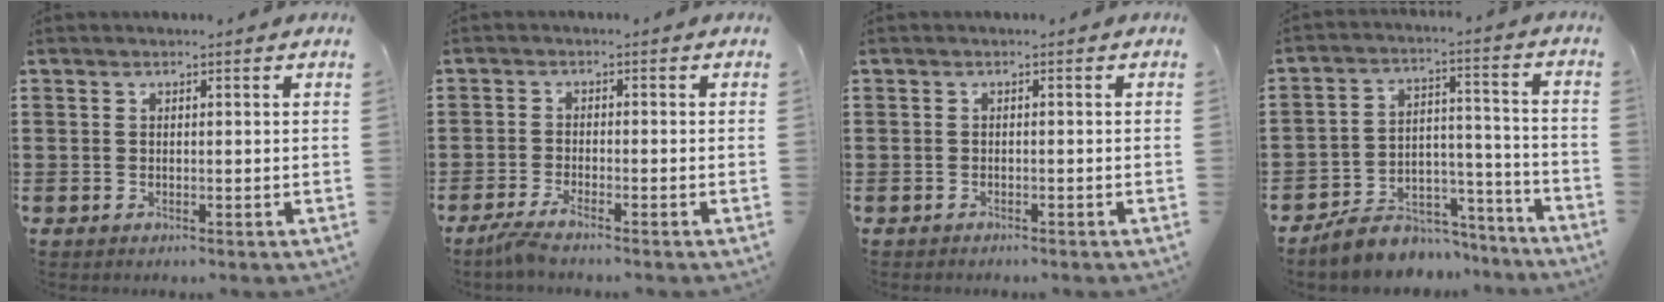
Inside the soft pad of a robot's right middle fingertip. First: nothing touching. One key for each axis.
{"total": 2.5, "fx": -2.0, "fy": -0.1, "fz": 1.6, "tx": -0.042, "ty": -0.006, "tz": -0.042}
{"total": 0.7, "fx": -0.7, "fy": 0.1, "fz": 0.0, "tx": 0.000, "ty": 0.000, "tz": -0.015}
{"total": 7.1, "fx": -6.5, "fy": 2.9, "fz": 0.6, "tx": -0.004, "ty": 0.027, "tz": -0.122}